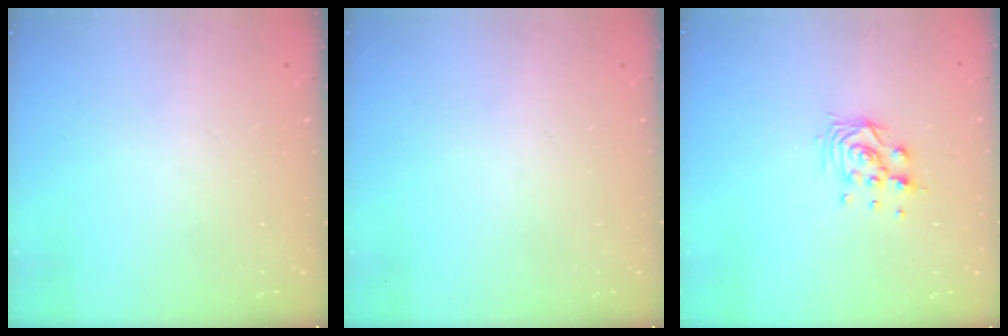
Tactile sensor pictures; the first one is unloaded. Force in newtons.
{"total": 0.0}
{"total": 8.6, "press": 8.5, "slide": 0.9}